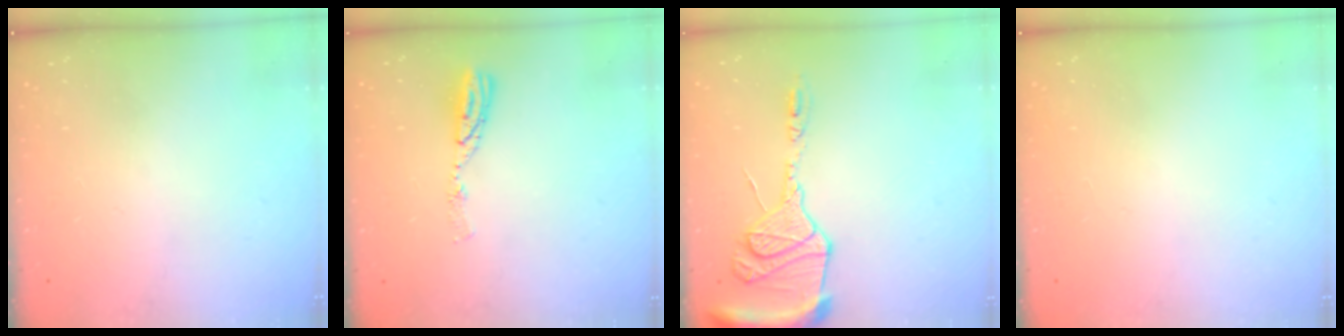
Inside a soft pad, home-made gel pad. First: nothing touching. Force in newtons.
{"total": 6.3, "press": 6.3, "slide": 0.5}
{"total": 14.8, "press": 14.7, "slide": 1.6}
{"total": 0.0}